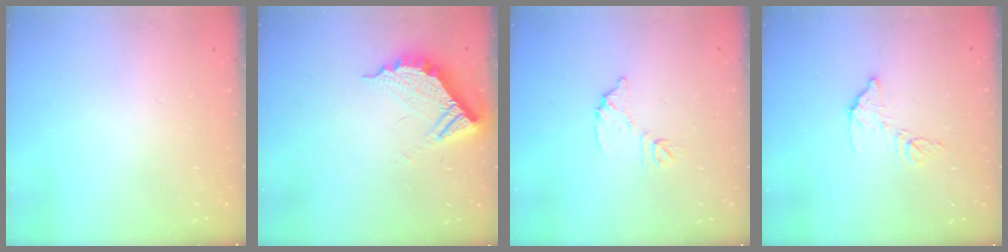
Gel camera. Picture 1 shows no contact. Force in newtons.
{"total": 11.2, "press": 11.1, "slide": 1.0}
{"total": 8.7, "press": 8.7, "slide": 0.5}
{"total": 7.5, "press": 7.5, "slide": 0.4}